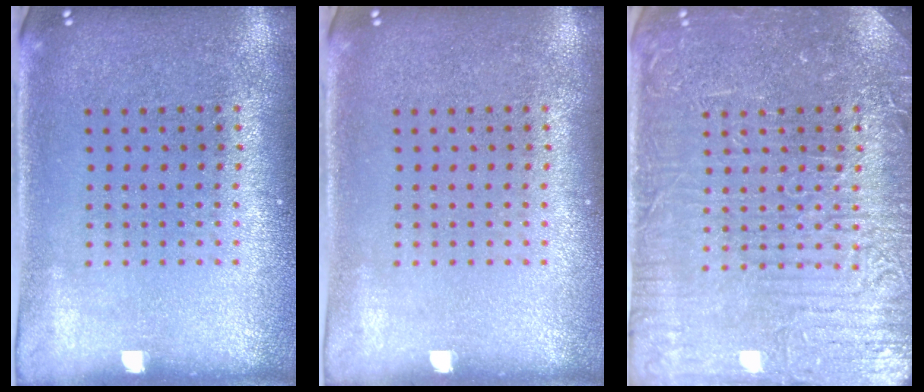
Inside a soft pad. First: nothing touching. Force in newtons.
{"total": 0.0}
{"total": 4.7, "press": 4.6, "slide": 1.1}